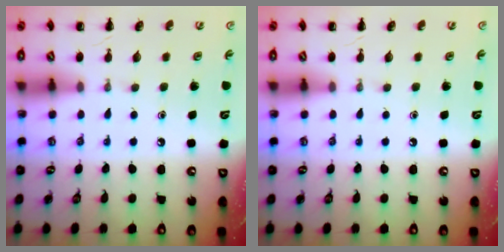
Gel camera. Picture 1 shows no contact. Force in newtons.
{"total": 0.0}